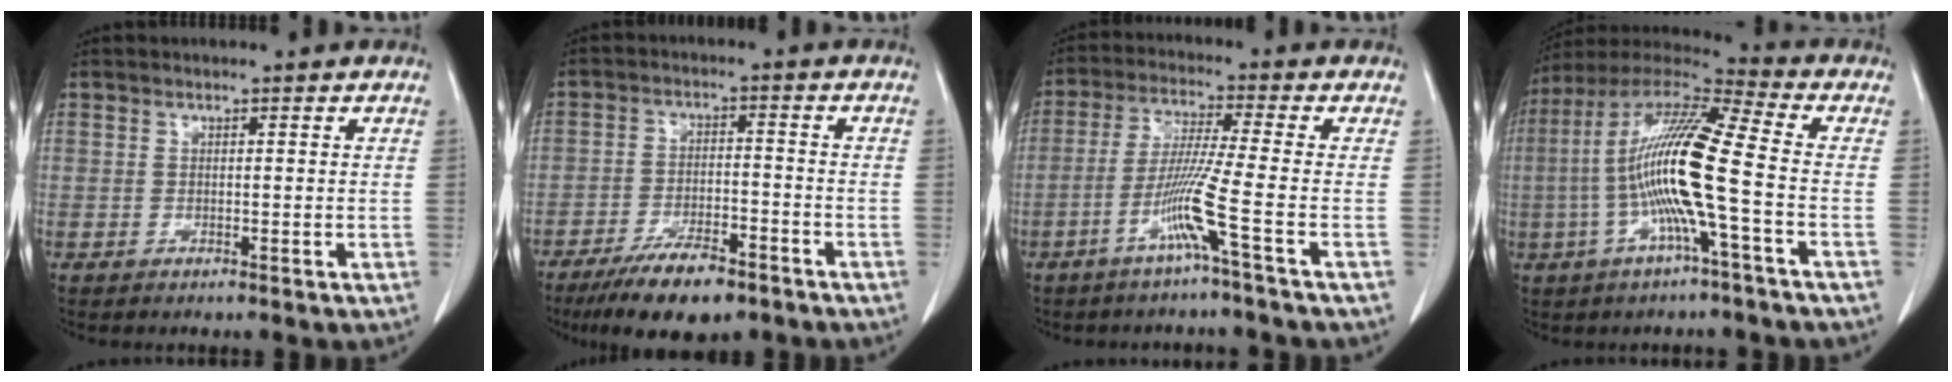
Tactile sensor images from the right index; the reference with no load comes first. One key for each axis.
{"total": 9.9, "fx": -7.1, "fy": 3.1, "fz": 6.1, "tx": -0.105, "ty": -0.012, "tz": -0.120}
{"total": 7.8, "fx": -3.4, "fy": -2.1, "fz": 6.7, "tx": -0.131, "ty": -0.009, "tz": -0.073}
{"total": 15.2, "fx": -2.3, "fy": 0.1, "fz": 15.0, "tx": -0.296, "ty": 0.013, "tz": -0.056}